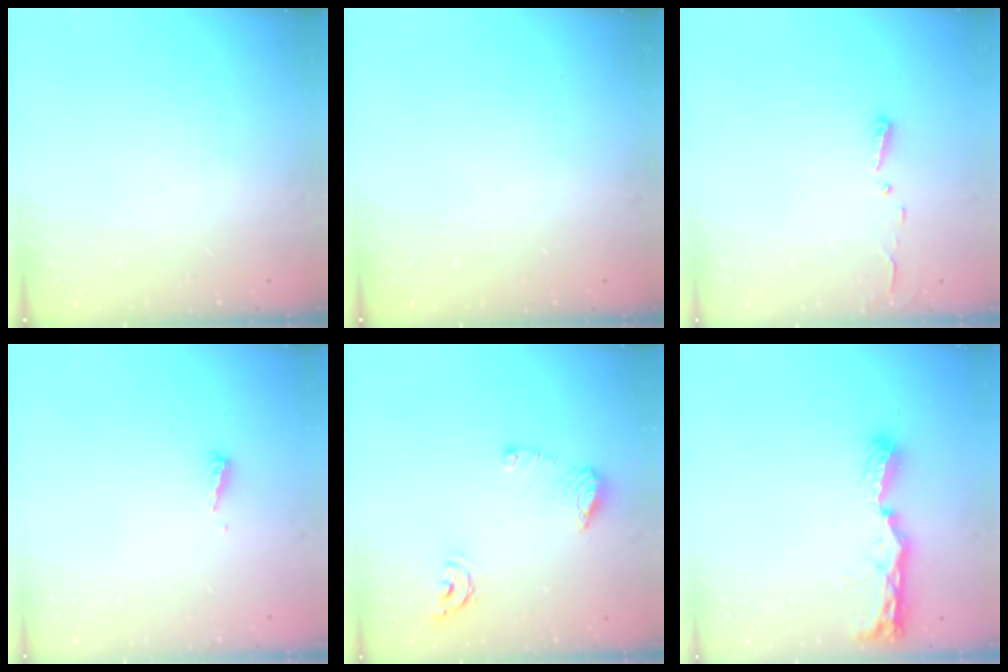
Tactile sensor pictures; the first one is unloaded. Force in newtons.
{"total": 0.0}
{"total": 3.0, "press": 2.9, "slide": 0.3}
{"total": 3.6, "press": 3.6, "slide": 0.4}
{"total": 10.0, "press": 9.9, "slide": 1.0}
{"total": 7.7, "press": 7.7, "slide": 0.5}